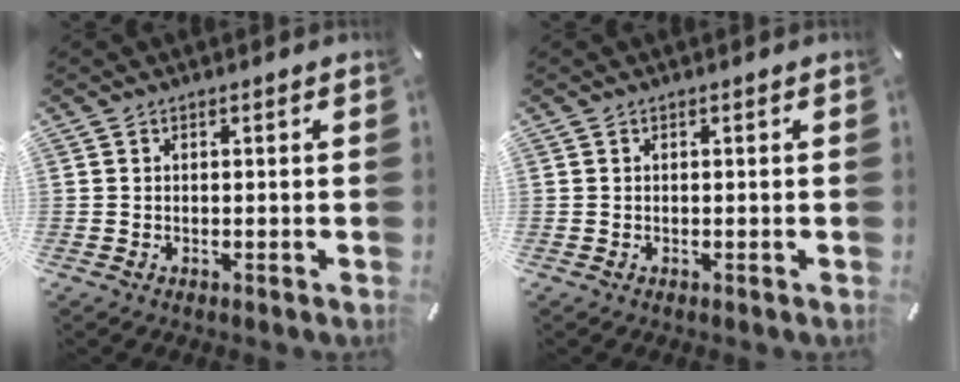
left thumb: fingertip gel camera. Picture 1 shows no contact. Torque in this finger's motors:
{"motor_torque": [-0.22, -0.13, -0.07, 0.05, -0.01]}